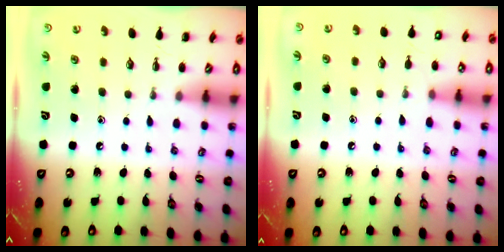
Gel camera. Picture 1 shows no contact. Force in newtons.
{"total": 7.4, "press": 7.0, "slide": 2.4}